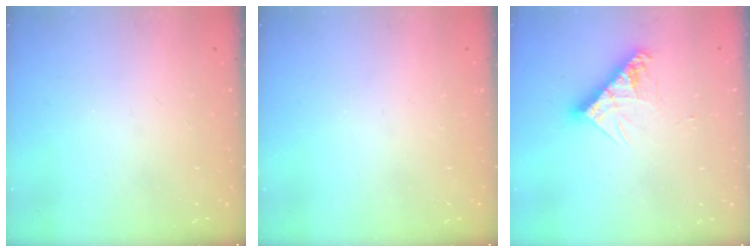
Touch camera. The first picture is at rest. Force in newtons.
{"total": 0.0}
{"total": 10.8, "press": 10.8, "slide": 1.0}